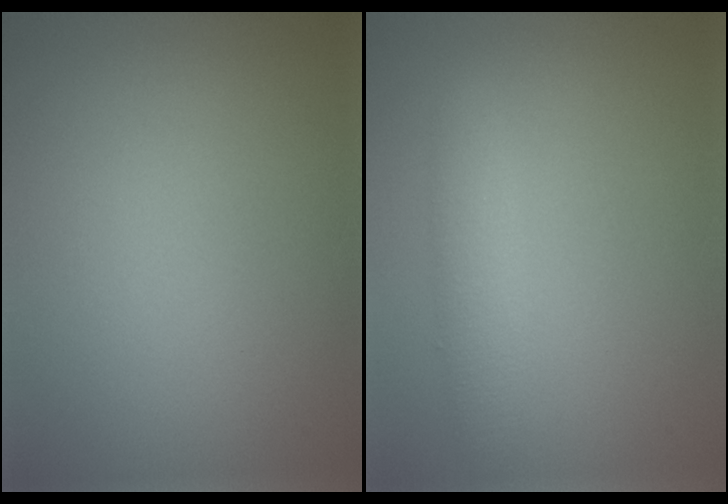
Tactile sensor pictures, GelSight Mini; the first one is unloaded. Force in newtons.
{"total": 2.6, "press": 2.6, "slide": 0.1}